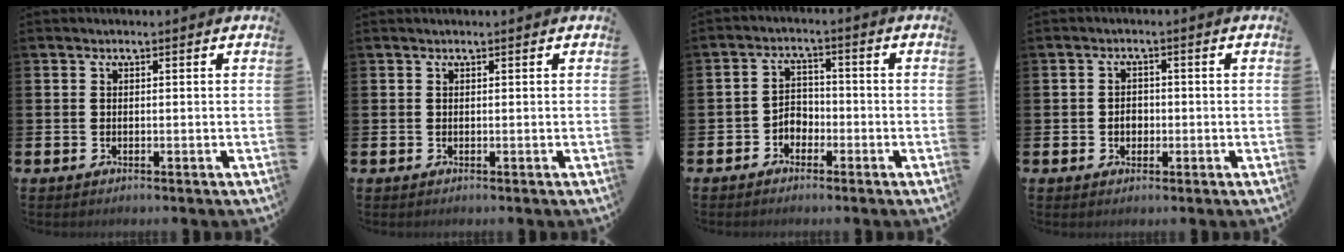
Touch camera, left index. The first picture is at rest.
{"total": 0.0}
{"total": 2.9, "force": [-1.9, 2.0, 0.8], "torque": [-0.023, 0.008, -0.043]}
{"total": 2.1, "force": [-0.3, 1.7, 1.1], "torque": [-0.011, 0.002, -0.011]}